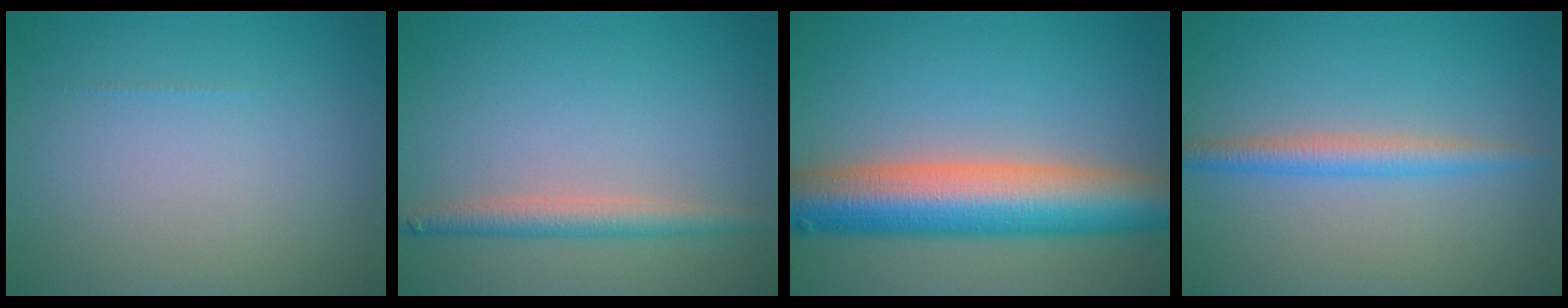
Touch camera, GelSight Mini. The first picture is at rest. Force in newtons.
{"total": 2.6, "press": 2.6, "slide": 0.1}
{"total": 10.1, "press": 10.1, "slide": 0.4}
{"total": 2.5, "press": 2.5, "slide": 0.1}